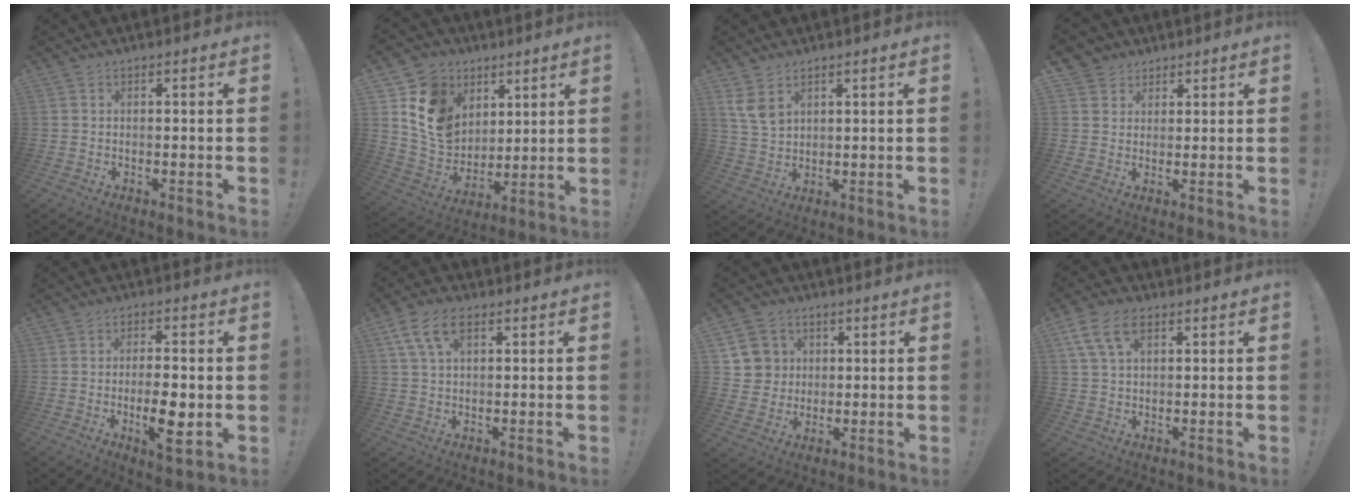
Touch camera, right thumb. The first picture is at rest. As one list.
[{"total": 15.1, "force": [6.8, 12.1, 5.9], "torque": [-0.113, -0.033, 0.141]}, {"total": 6.6, "force": [3.8, 3.8, 3.7], "torque": [-0.072, -0.017, 0.074]}, {"total": 4.3, "force": [2.7, 3.4, 0.0], "torque": [0.004, -0.020, 0.050]}, {"total": 9.6, "force": [-2.2, 2.8, 8.9], "torque": [-0.146, -0.004, -0.038]}, {"total": 8.7, "force": [3.8, 4.6, 6.3], "torque": [-0.123, 0.006, 0.072]}, {"total": 8.6, "force": [3.0, 7.9, 1.7], "torque": [-0.027, -0.014, 0.066]}, {"total": 9.6, "force": [4.2, 5.5, 6.6], "torque": [-0.129, 0.004, 0.082]}]